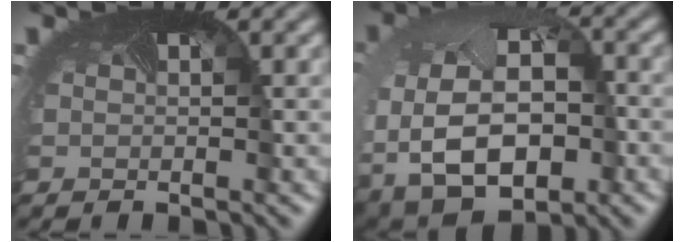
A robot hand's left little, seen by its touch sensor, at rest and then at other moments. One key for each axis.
{"total": 10.9, "fx": -4.6, "fy": 7.4, "fz": 6.6, "tx": -0.138, "ty": -0.054, "tz": -0.046}